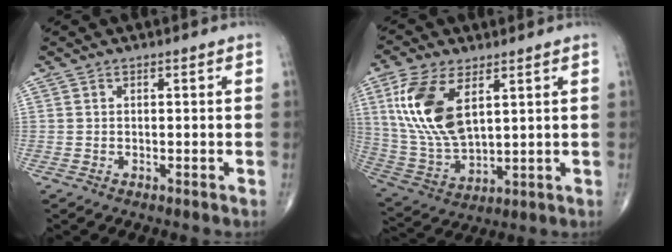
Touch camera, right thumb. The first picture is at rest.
{"total": 15.3, "force": [5.4, 7.7, 12.1], "torque": [-0.251, -0.017, 0.117]}